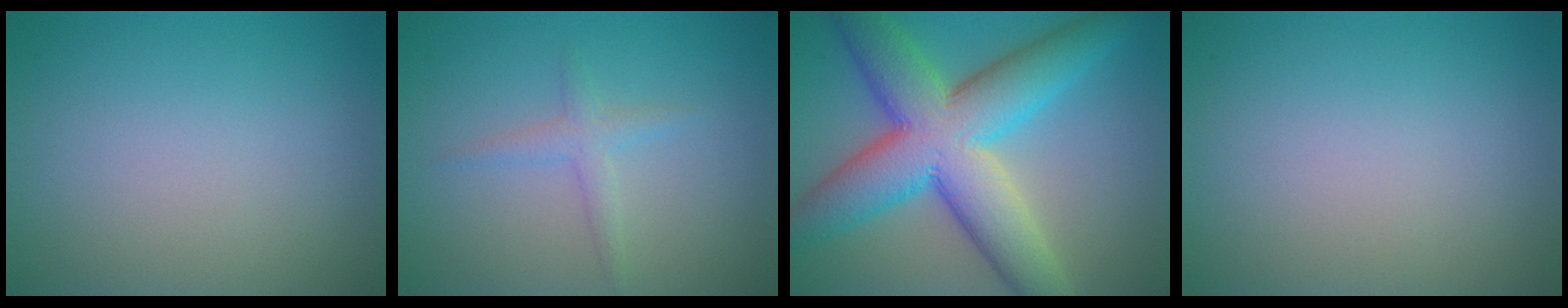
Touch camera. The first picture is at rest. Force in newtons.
{"total": 1.6, "press": 1.6, "slide": 0.1}
{"total": 11.8, "press": 11.8, "slide": 0.3}
{"total": 0.0}